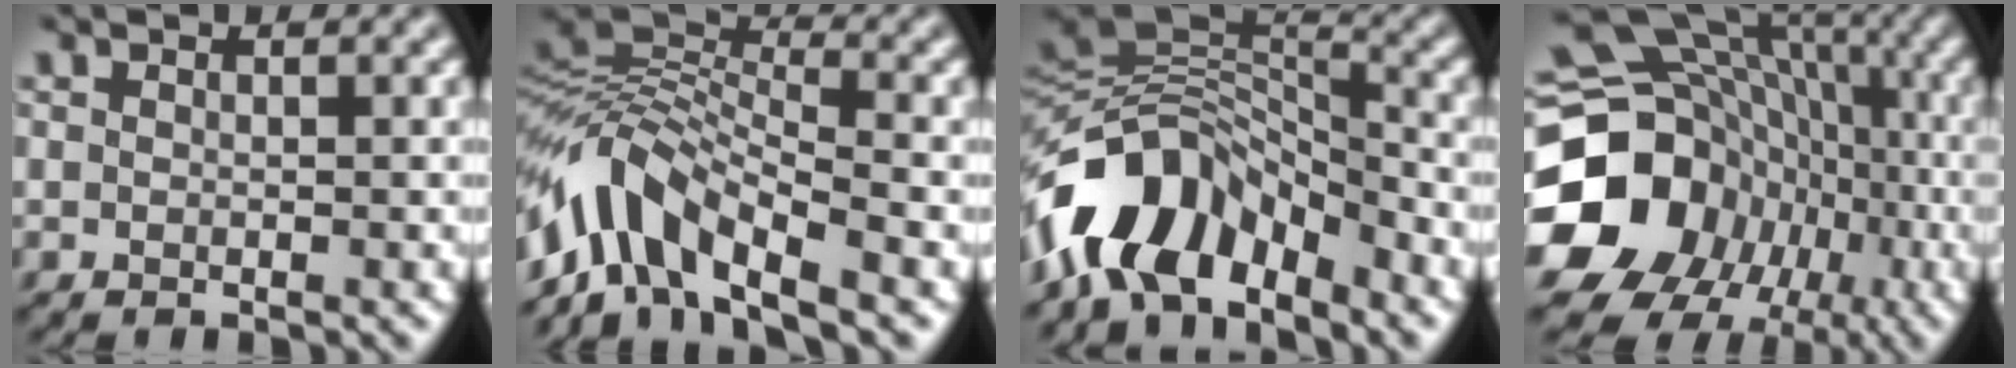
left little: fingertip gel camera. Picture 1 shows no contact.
{"total": 8.0, "force": [-4.9, 3.2, 5.5], "torque": [-0.091, 0.015, -0.106]}
{"total": 9.4, "force": [-5.7, 4.6, 5.8], "torque": [-0.097, 0.014, -0.116]}
{"total": 21.1, "force": [-4.9, 18.4, 9.2], "torque": [-0.159, -0.023, -0.104]}